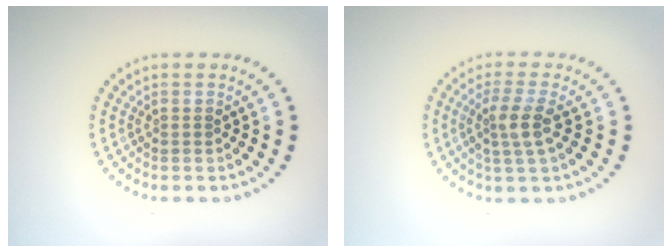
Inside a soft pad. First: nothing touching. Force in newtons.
{"total": 2.6, "press": 2.3, "slide": 1.2}